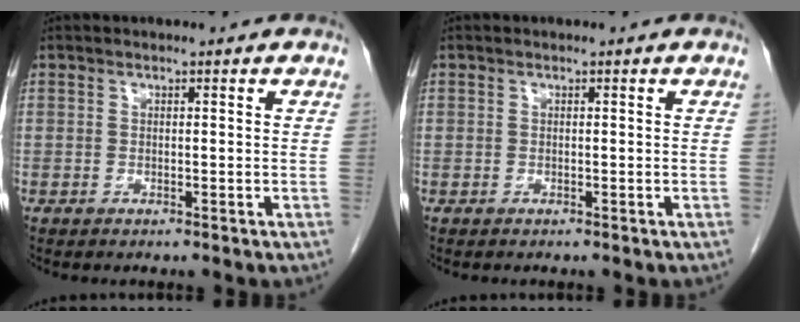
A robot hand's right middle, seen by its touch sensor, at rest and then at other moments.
{"total": 0.0}